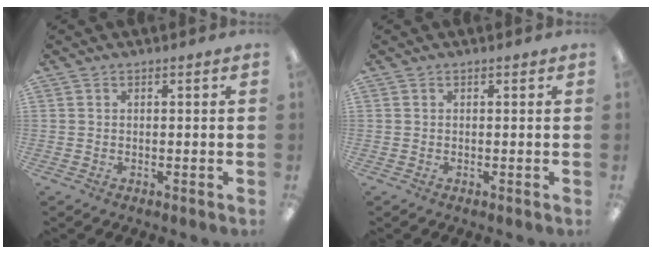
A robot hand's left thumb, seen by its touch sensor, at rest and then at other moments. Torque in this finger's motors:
{"motor_torque": [-0.04, 0.04, -0.01, -0.01, 0.00]}